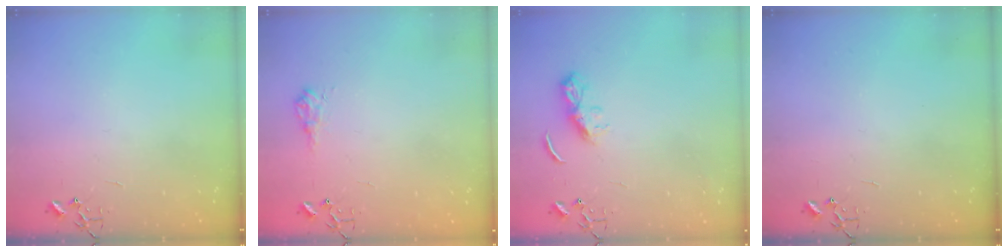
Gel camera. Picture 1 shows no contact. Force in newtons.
{"total": 8.5, "press": 8.5, "slide": 0.8}
{"total": 6.7, "press": 6.7, "slide": 0.6}
{"total": 0.0}